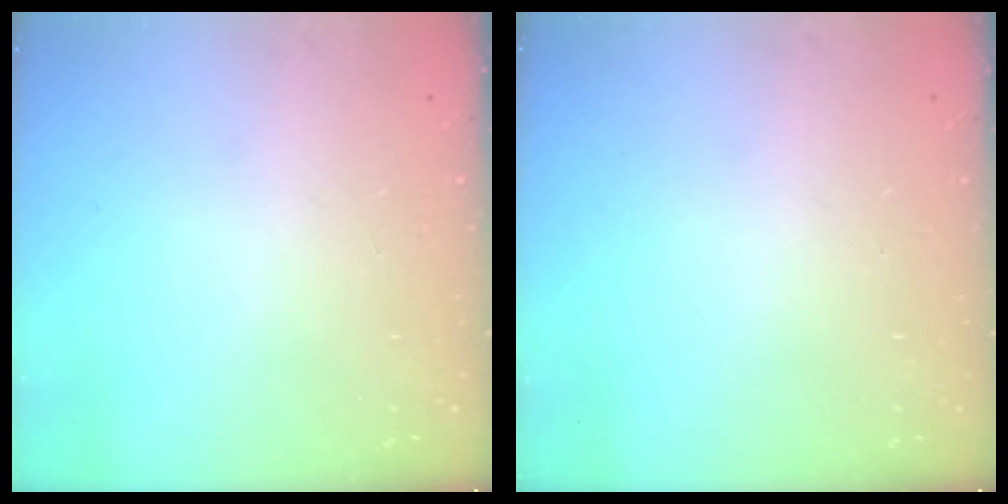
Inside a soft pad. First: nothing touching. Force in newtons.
{"total": 0.0}